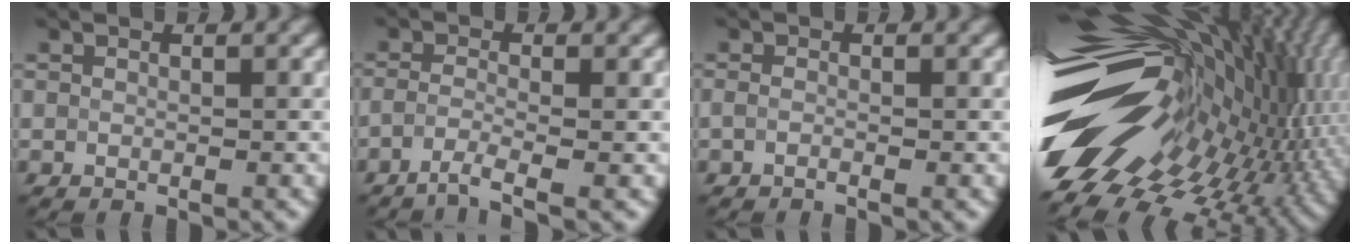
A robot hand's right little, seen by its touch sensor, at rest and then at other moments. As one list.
[{"total": 2.5, "force": [-2.0, 0.1, 1.4], "torque": [-0.020, 0.003, -0.048]}, {"total": 1.1, "force": [-0.9, 0.2, 0.6], "torque": [-0.005, -0.004, -0.012]}, {"total": 19.5, "force": [-1.0, 10.4, 16.5], "torque": [-0.269, -0.009, -0.010]}]